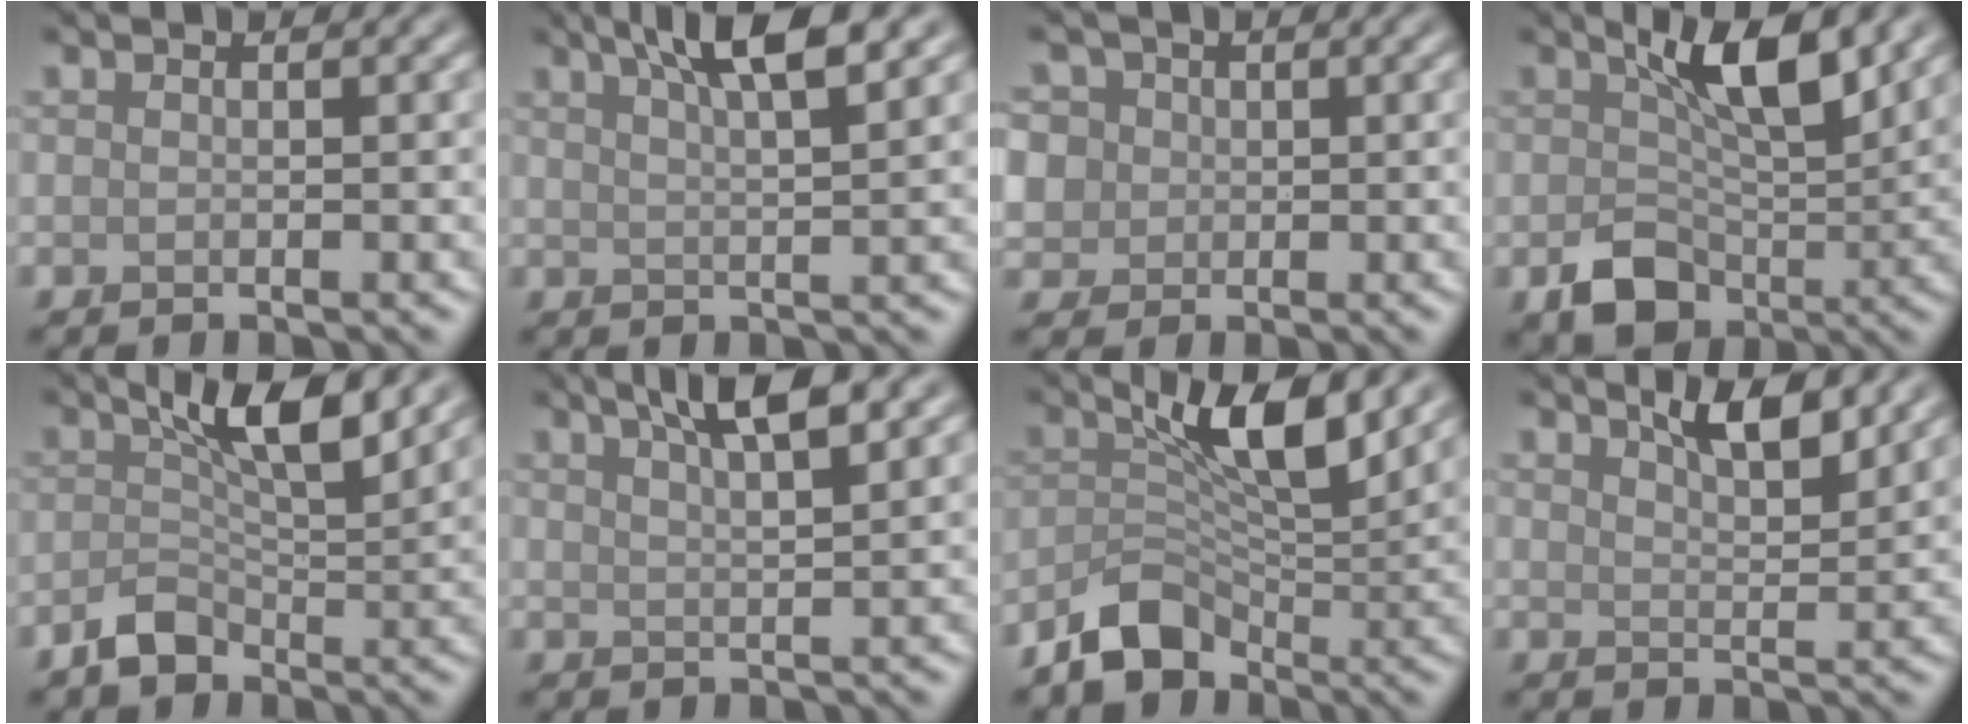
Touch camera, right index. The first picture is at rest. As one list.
[{"total": 5.8, "force": [3.5, 1.3, 4.4], "torque": [-0.058, 0.020, 0.050]}, {"total": 6.3, "force": [2.0, 5.3, 2.5], "torque": [-0.059, 0.028, 0.016]}, {"total": 6.5, "force": [0.6, 4.0, 5.0], "torque": [-0.082, -0.010, 0.014]}, {"total": 4.3, "force": [0.0, 2.3, 3.6], "torque": [-0.058, 0.006, 0.000]}, {"total": 5.0, "force": [3.2, 1.2, 3.8], "torque": [-0.051, 0.017, 0.047]}, {"total": 5.5, "force": [-1.1, 3.3, 4.3], "torque": [-0.058, 0.006, -0.020]}, {"total": 4.0, "force": [2.8, 1.1, 2.6], "torque": [-0.036, 0.005, 0.038]}]